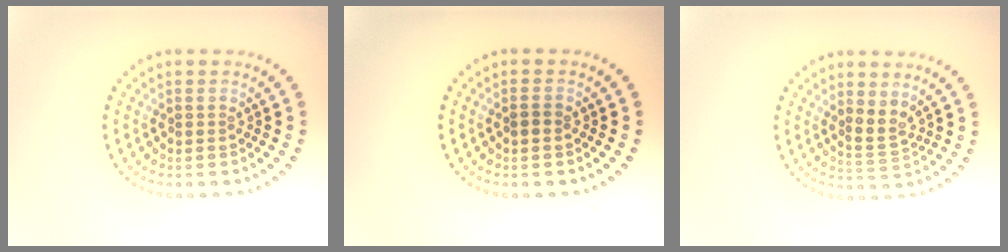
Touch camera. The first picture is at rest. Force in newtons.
{"total": 0.8, "press": 0.7, "slide": 0.2}
{"total": 1.7, "press": 1.2, "slide": 1.2}